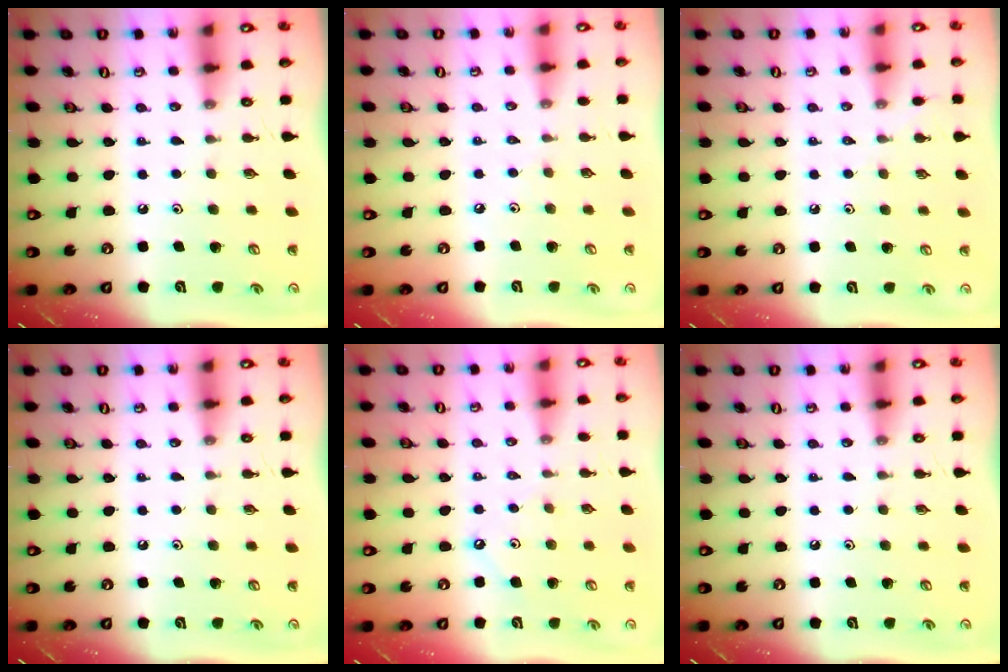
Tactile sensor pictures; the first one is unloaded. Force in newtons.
{"total": 1.5, "press": 1.5, "slide": 0.4}
{"total": 1.8, "press": 1.7, "slide": 0.4}
{"total": 0.0}
{"total": 3.0, "press": 2.9, "slide": 0.4}
{"total": 0.0}